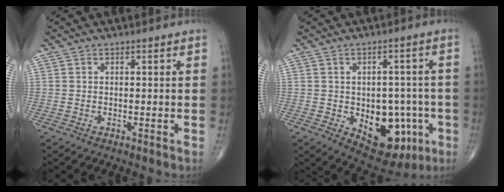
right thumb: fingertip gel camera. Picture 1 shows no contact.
{"total": 14.1, "force": [-4.1, 8.8, 10.2], "torque": [-0.088, 0.019, -0.039]}